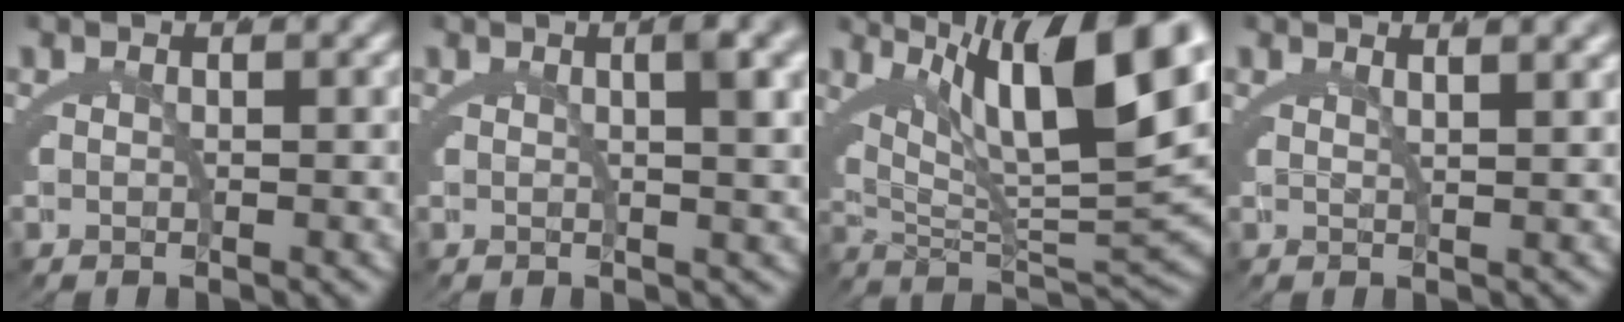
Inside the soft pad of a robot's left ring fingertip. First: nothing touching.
{"total": 2.8, "force": [1.0, -0.2, 2.6], "torque": [-0.027, 0.006, 0.015]}
{"total": 13.6, "force": [4.9, 5.1, 11.6], "torque": [-0.169, 0.010, 0.077]}
{"total": 2.2, "force": [1.7, -0.9, 1.2], "torque": [-0.010, 0.002, 0.030]}